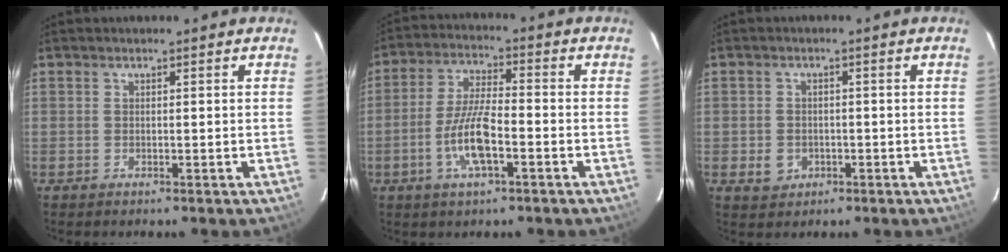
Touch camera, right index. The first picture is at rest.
{"total": 9.3, "force": [-3.5, 2.3, 8.3], "torque": [-0.169, 0.000, -0.067]}
{"total": 3.7, "force": [-1.1, 3.3, 1.3], "torque": [-0.031, 0.004, -0.007]}